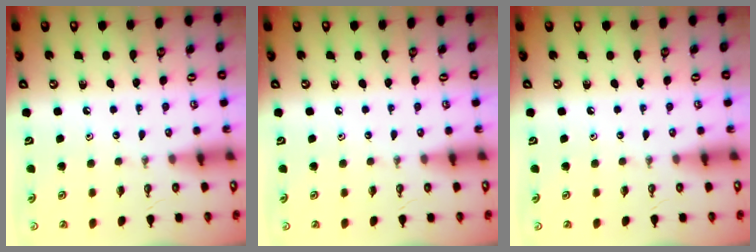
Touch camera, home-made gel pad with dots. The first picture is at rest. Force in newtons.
{"total": 0.0}
{"total": 0.0}